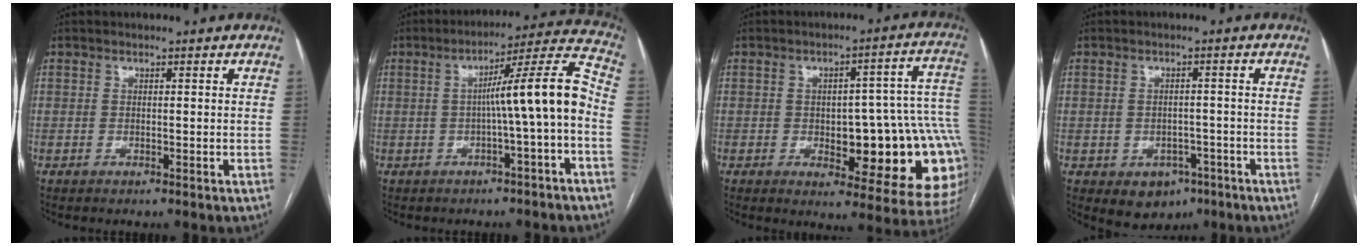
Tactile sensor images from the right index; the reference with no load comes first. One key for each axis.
{"total": 10.7, "fx": -1.7, "fy": -0.9, "fz": 10.5, "tx": -0.151, "ty": 0.029, "tz": -0.026}
{"total": 20.3, "fx": -2.8, "fy": 6.4, "fz": 19.0, "tx": -0.144, "ty": 0.037, "tz": -0.011}
{"total": 5.4, "fx": -2.7, "fy": 4.1, "fz": 2.3, "tx": -0.023, "ty": 0.006, "tz": -0.027}